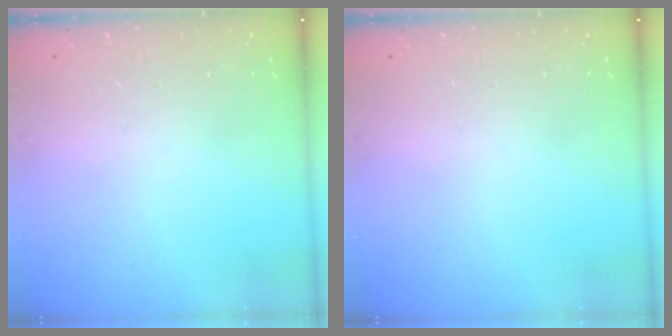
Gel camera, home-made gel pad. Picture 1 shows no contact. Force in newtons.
{"total": 0.0}